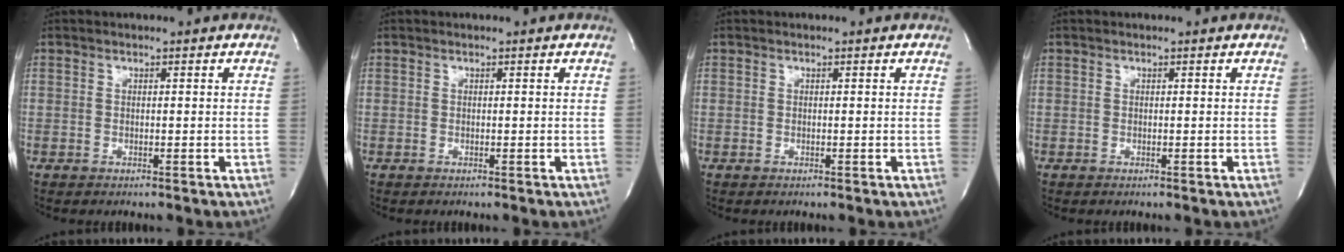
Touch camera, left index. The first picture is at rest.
{"total": 0.0}
{"total": 0.0}
{"total": 0.0}